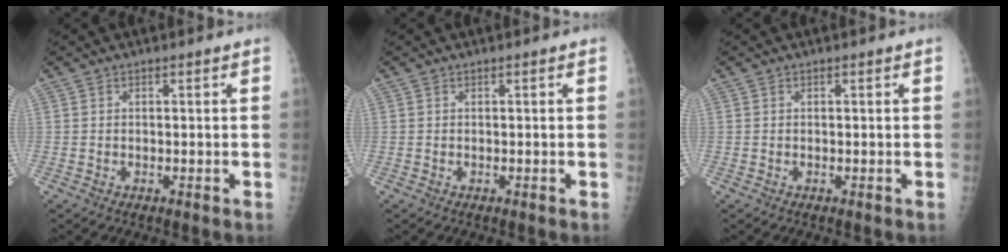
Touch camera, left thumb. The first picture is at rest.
{"total": 0.0}
{"total": 0.0}